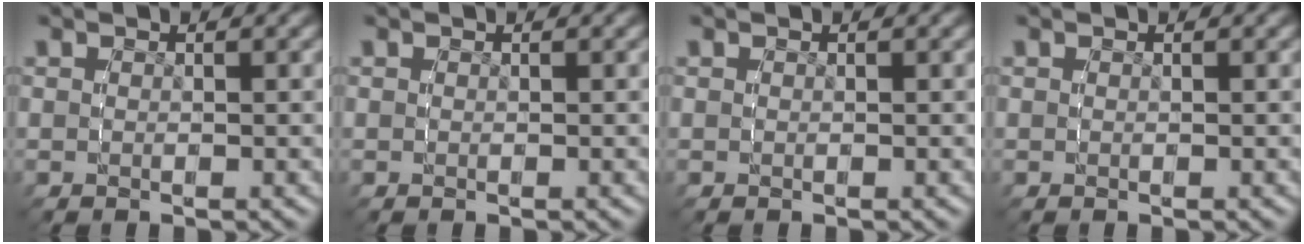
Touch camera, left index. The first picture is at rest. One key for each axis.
{"total": 0.0}
{"total": 0.0}
{"total": 0.0}